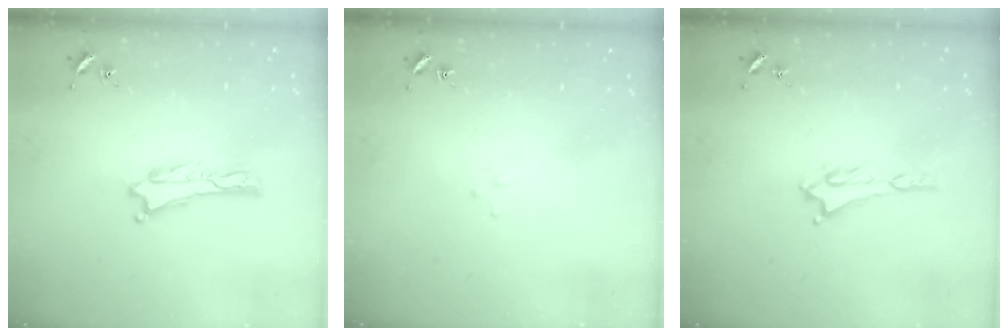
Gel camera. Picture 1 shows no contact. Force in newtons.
{"total": 1.6, "press": 1.6, "slide": 0.1}
{"total": 1.3, "press": 1.3, "slide": 0.2}